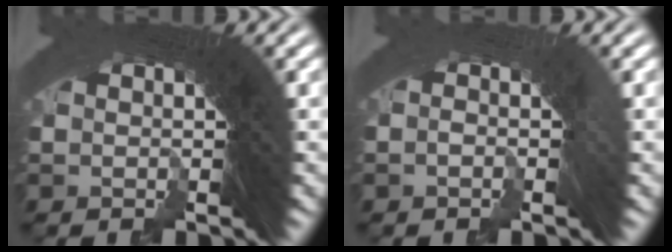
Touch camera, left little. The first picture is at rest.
{"total": 1.4, "force": [-1.3, -0.3, 0.3], "torque": [0.009, 0.014, -0.027]}